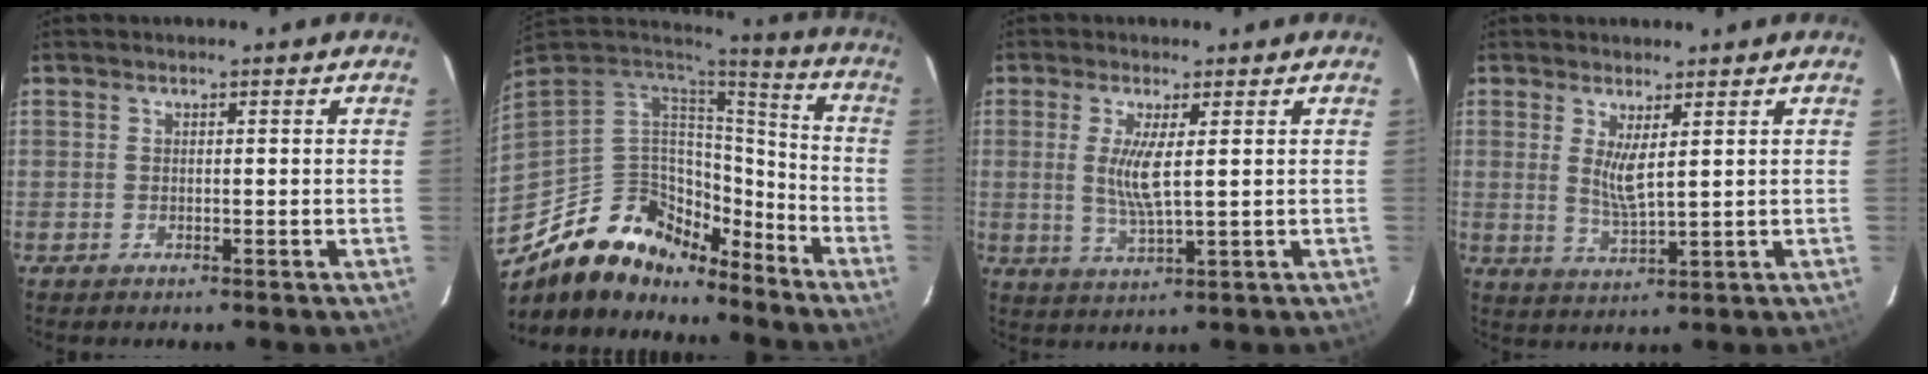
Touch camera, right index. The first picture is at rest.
{"total": 18.9, "force": [-13.6, 10.6, 7.7], "torque": [-0.170, 0.020, -0.223]}
{"total": 5.8, "force": [1.0, 0.6, 5.7], "torque": [-0.116, -0.011, 0.018]}
{"total": 4.6, "force": [1.7, 0.7, 4.2], "torque": [-0.080, -0.016, 0.031]}